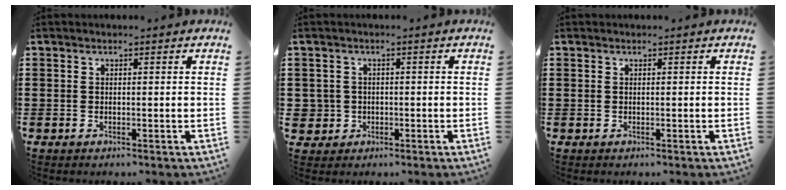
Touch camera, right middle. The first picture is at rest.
{"total": 2.6, "force": [-0.4, 2.5, 0.2], "torque": [-0.017, 0.007, -0.012]}
{"total": 0.0}